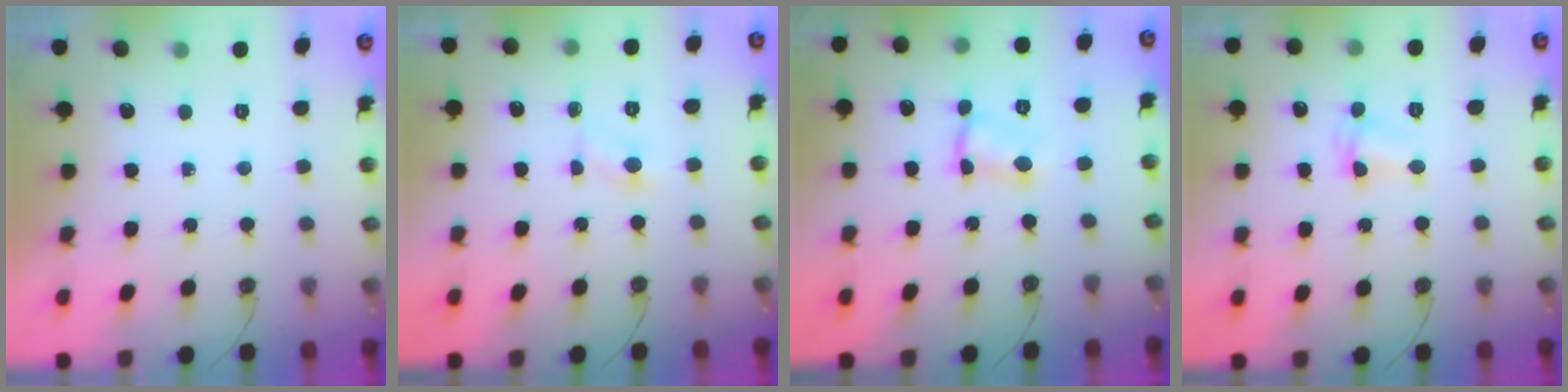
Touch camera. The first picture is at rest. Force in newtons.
{"total": 2.6, "press": 2.6, "slide": 0.3}
{"total": 2.0, "press": 2.0, "slide": 0.1}
{"total": 2.4, "press": 2.4, "slide": 0.3}